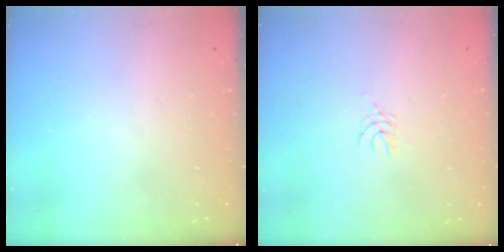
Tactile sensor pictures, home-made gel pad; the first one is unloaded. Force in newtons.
{"total": 4.1, "press": 4.0, "slide": 0.5}